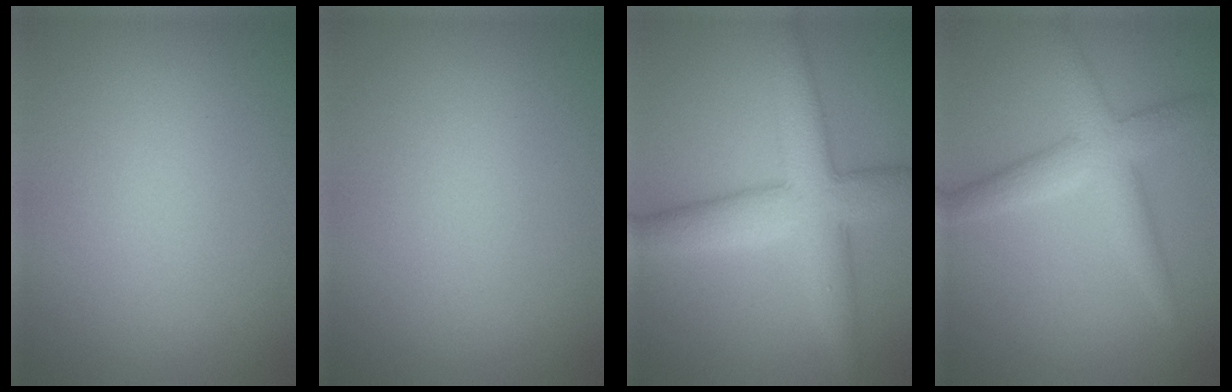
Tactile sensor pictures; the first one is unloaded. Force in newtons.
{"total": 0.0}
{"total": 7.1, "press": 7.1, "slide": 0.1}
{"total": 3.9, "press": 3.9, "slide": 0.1}